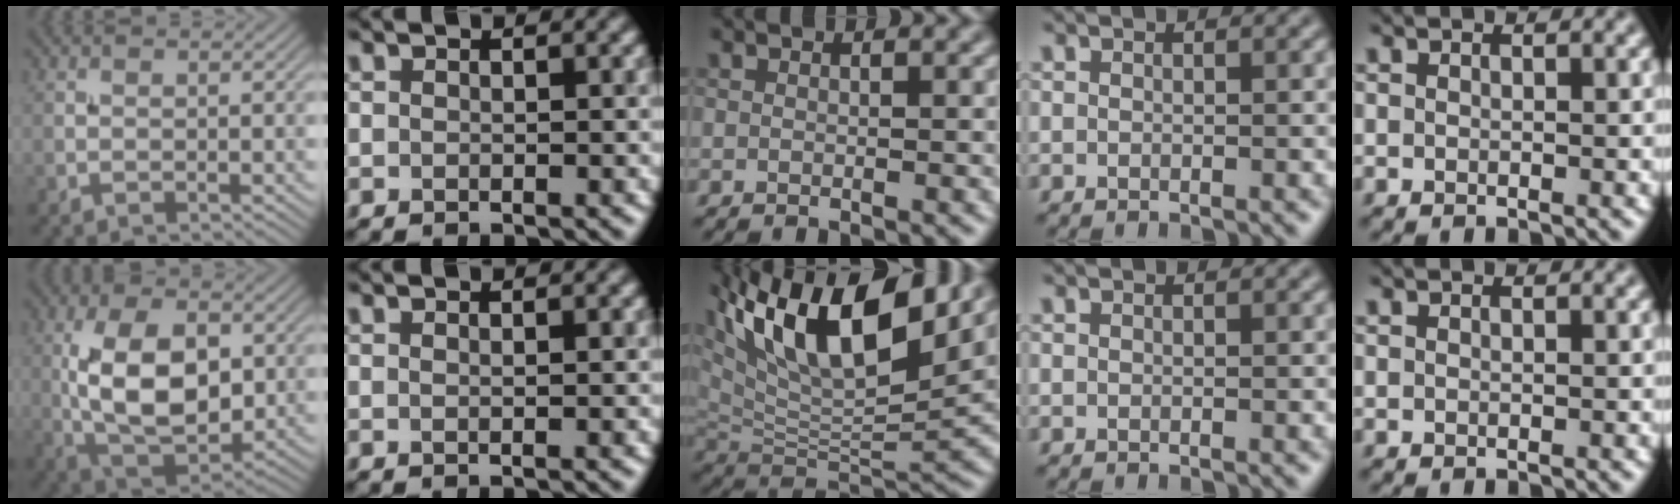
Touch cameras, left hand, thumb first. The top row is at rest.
{"thumb": {"total": 12.6, "force": [0.9, 7.0, 10.4], "torque": [-0.206, 0.002, 0.019]}, "index": {"total": 0.5, "force": [0.3, -0.1, 0.4], "torque": [-0.005, 0.002, 0.007]}, "middle": {"total": 14.8, "force": [7.6, 5.1, 11.6], "torque": [-0.207, 0.020, 0.135]}}